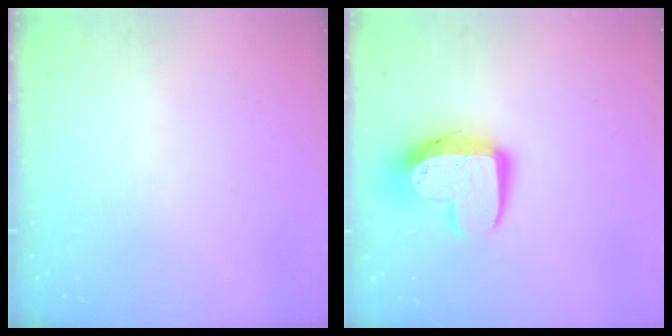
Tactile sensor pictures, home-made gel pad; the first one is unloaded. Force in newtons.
{"total": 12.4, "press": 12.4, "slide": 1.0}